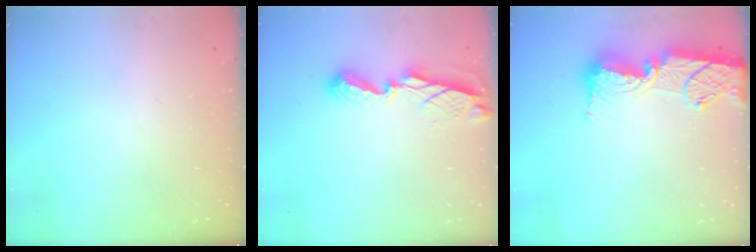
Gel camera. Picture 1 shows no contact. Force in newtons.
{"total": 8.3, "press": 8.3, "slide": 0.7}
{"total": 16.0, "press": 15.9, "slide": 1.4}